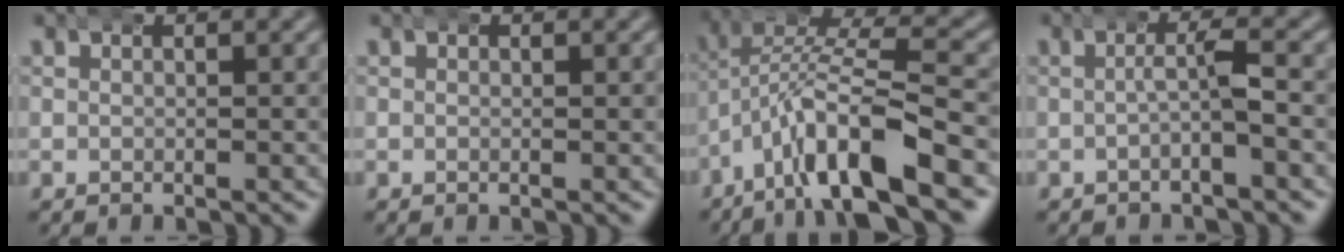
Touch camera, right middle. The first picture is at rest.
{"total": 0.0}
{"total": 8.4, "force": [-2.4, 3.9, 7.0], "torque": [-0.129, -0.009, -0.040]}
{"total": 1.8, "force": [-0.6, 0.0, 1.7], "torque": [-0.024, 0.008, -0.015]}